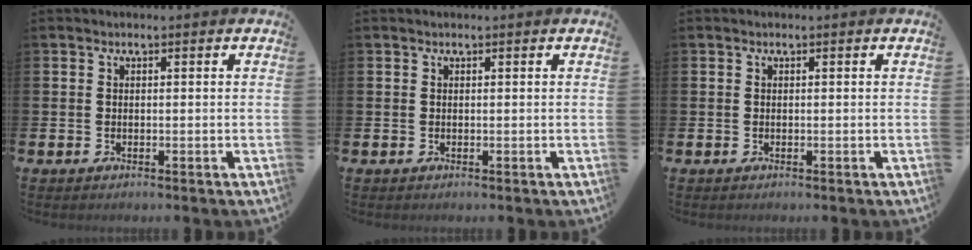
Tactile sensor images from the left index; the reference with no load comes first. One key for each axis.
{"total": 0.0}
{"total": 0.0}